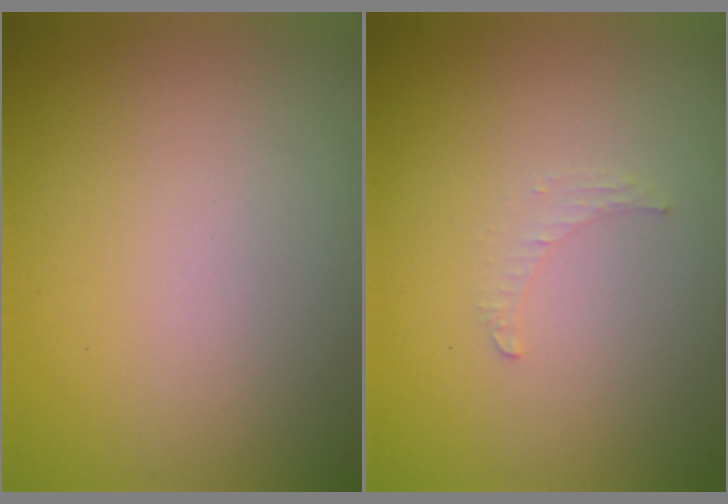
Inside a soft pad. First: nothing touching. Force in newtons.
{"total": 0.8, "press": 0.8, "slide": 0.3}